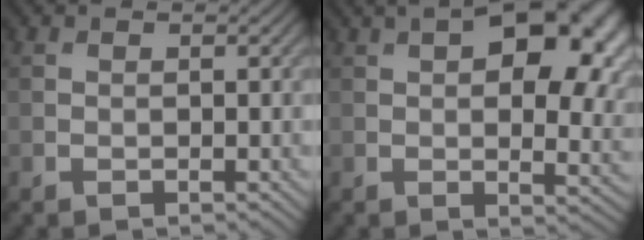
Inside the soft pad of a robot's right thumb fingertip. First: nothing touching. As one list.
[{"total": 15.6, "force": [5.5, 7.9, 12.3], "torque": [-0.159, 0.014, 0.070]}]